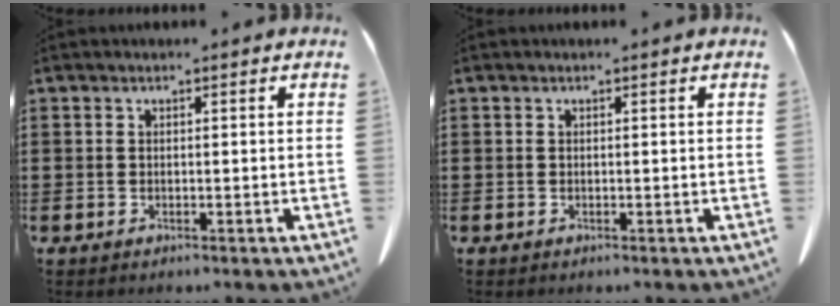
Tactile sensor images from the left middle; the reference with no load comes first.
{"total": 0.0}